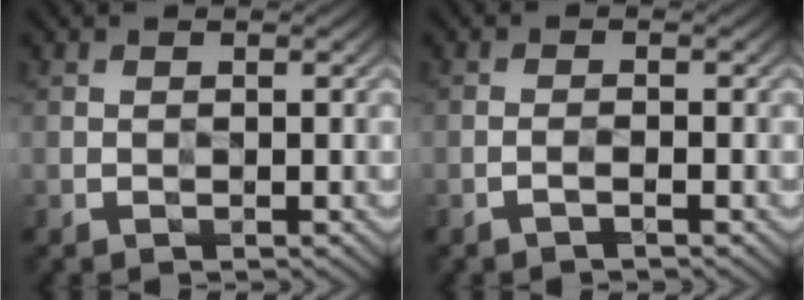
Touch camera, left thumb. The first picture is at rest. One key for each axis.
{"total": 1.0, "fx": -0.7, "fy": -0.4, "fz": 0.5, "tx": -0.012, "ty": 0.010, "tz": -0.015}